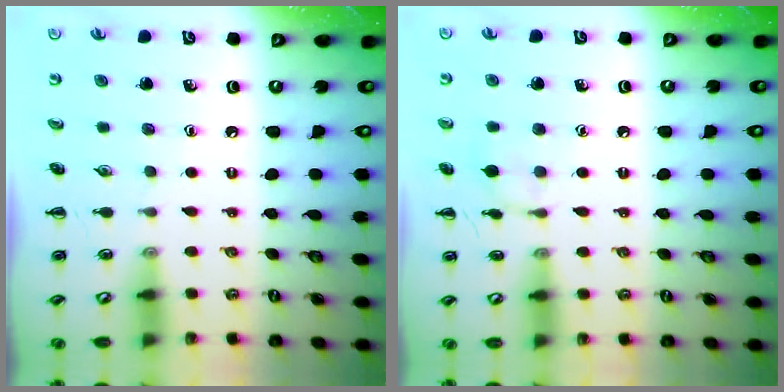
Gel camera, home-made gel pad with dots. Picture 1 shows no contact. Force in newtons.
{"total": 6.2, "press": 5.9, "slide": 1.9}